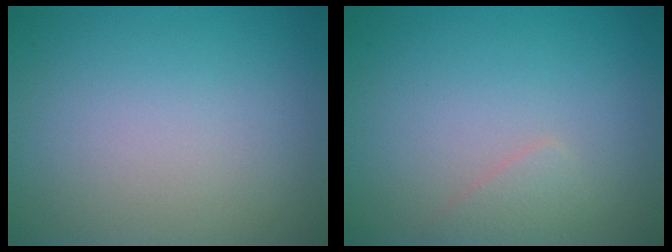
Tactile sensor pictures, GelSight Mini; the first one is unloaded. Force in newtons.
{"total": 1.1, "press": 1.1, "slide": 0.1}